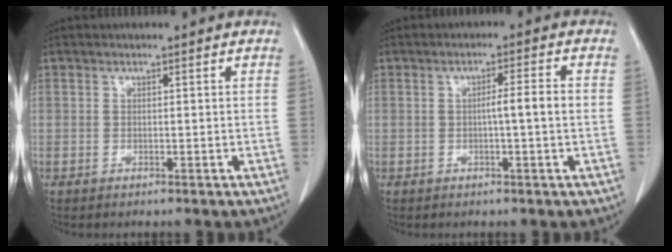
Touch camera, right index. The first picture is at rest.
{"total": 3.6, "force": [-0.3, -0.3, 3.6], "torque": [-0.056, 0.005, -0.005]}